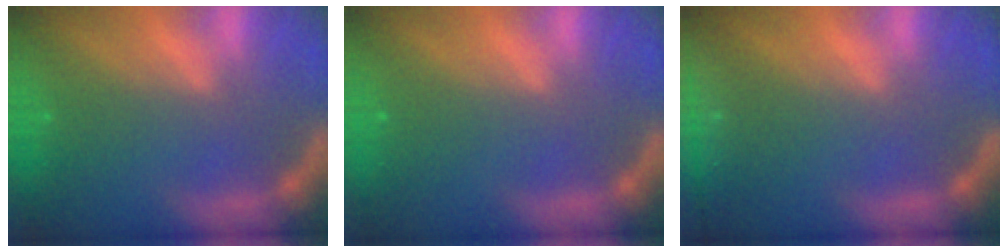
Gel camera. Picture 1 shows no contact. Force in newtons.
{"total": 0.0}
{"total": 9.0}